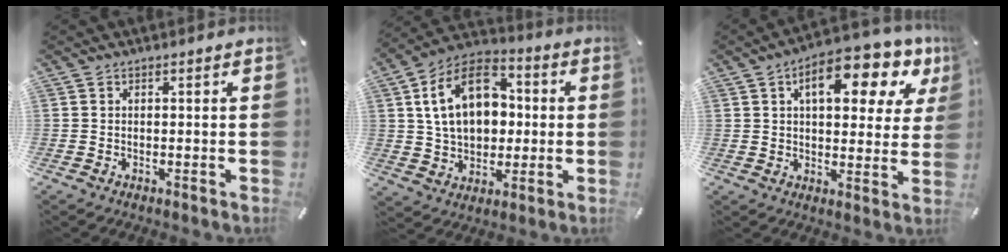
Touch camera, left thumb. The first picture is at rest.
{"total": 16.4, "force": [2.7, 12.3, 10.5], "torque": [-0.196, 0.004, 0.048]}
{"total": 14.4, "force": [6.9, 7.0, 10.5], "torque": [-0.139, -0.030, 0.107]}